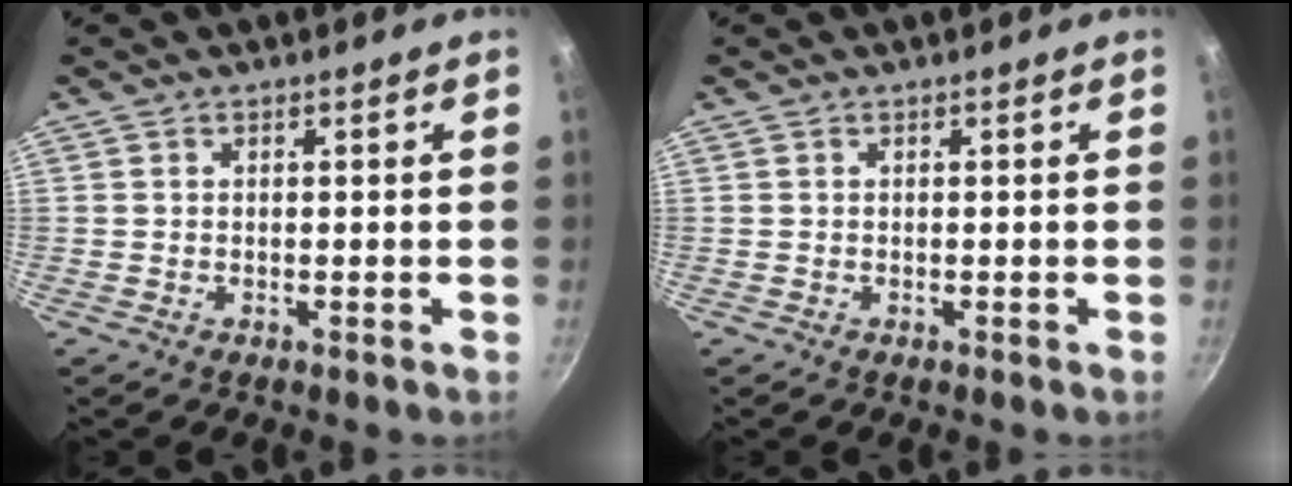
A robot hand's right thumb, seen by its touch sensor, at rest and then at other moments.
{"total": 0.0}